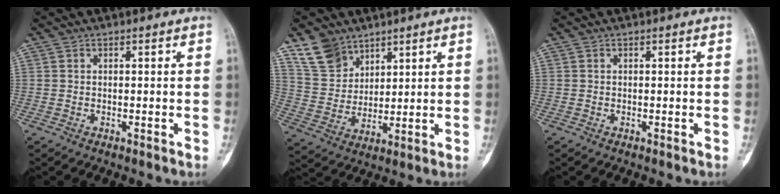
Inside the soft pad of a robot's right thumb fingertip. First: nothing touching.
{"total": 9.1, "force": [6.7, 5.7, 2.4], "torque": [-0.025, -0.034, 0.144]}
{"total": 0.0}